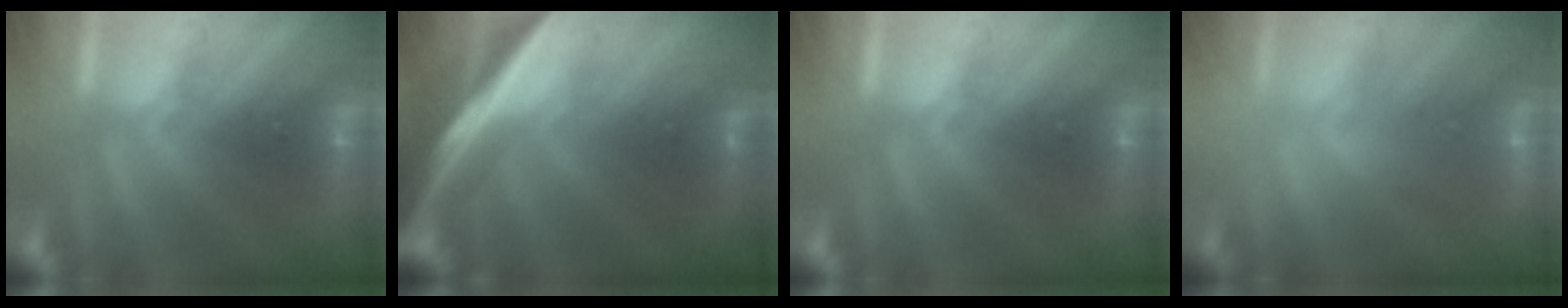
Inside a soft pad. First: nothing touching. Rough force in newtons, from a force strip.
{"total": 5.5}
{"total": 0.0}
{"total": 2.3}